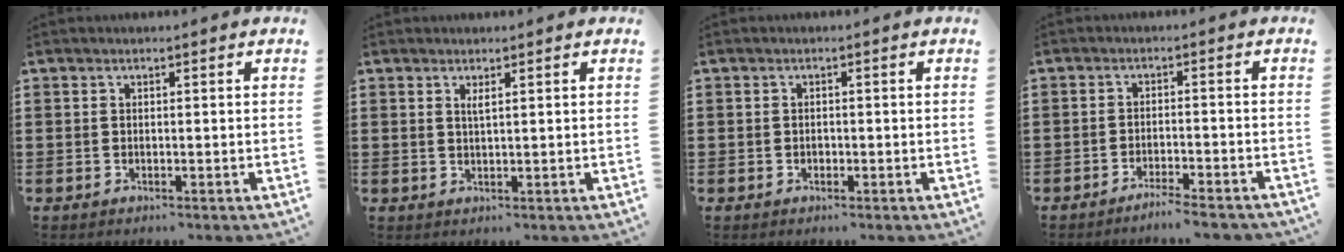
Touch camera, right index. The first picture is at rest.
{"total": 1.0, "force": [0.6, 0.1, 0.8], "torque": [-0.016, 0.001, 0.011]}
{"total": 0.6, "force": [-0.2, 0.5, 0.3], "torque": [-0.008, 0.001, -0.005]}
{"total": 3.0, "force": [-2.9, -0.2, 1.0], "torque": [-0.018, 0.000, -0.056]}